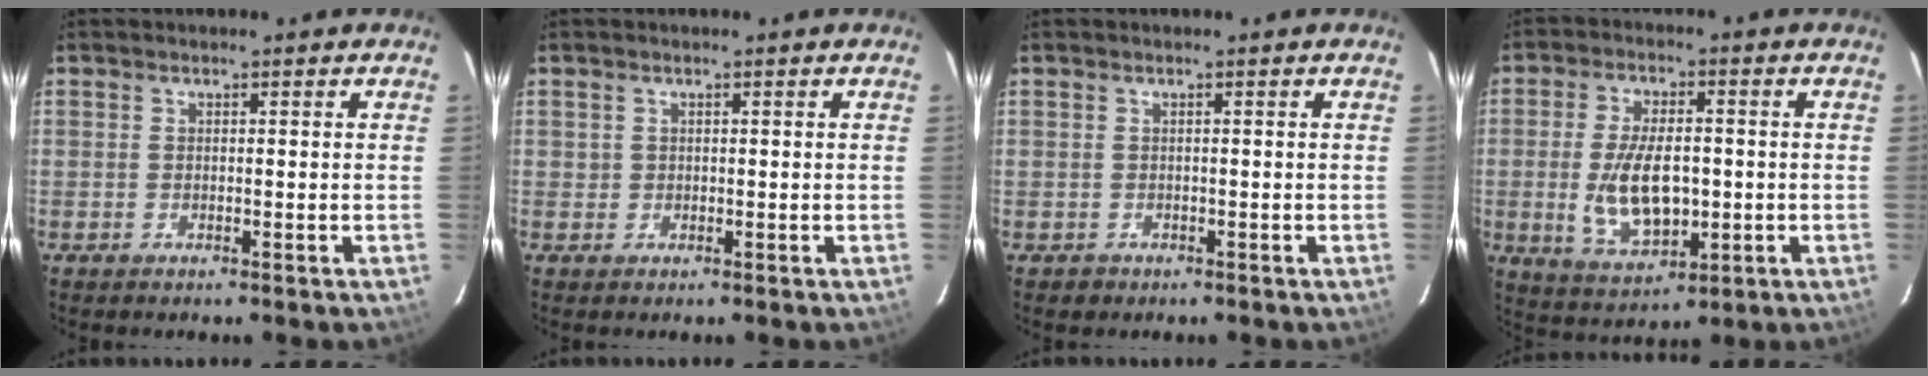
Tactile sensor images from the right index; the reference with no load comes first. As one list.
[{"total": 0.6, "force": [0.1, 0.5, 0.0], "torque": [0.003, 0.001, 0.003]}, {"total": 1.4, "force": [-0.5, 1.3, 0.0], "torque": [0.000, 0.003, -0.002]}, {"total": 11.7, "force": [-1.4, 5.8, 10.1], "torque": [-0.199, -0.010, -0.014]}]